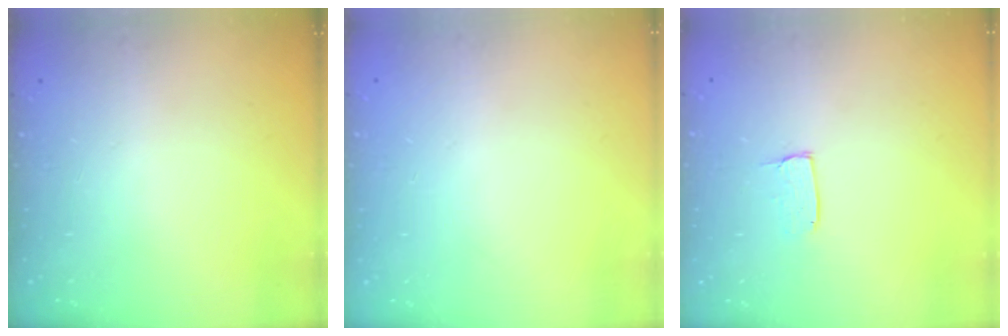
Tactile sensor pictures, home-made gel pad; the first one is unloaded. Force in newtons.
{"total": 0.0}
{"total": 4.9, "press": 4.8, "slide": 0.4}